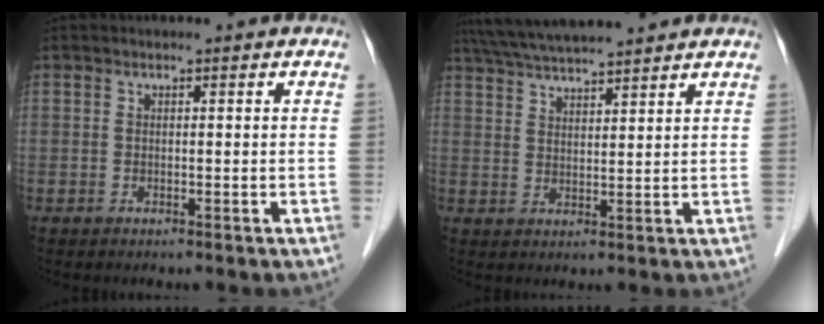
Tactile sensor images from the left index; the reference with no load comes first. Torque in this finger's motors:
{"motor_torque": [0.49, -0.61, 0.58, 0.18]}